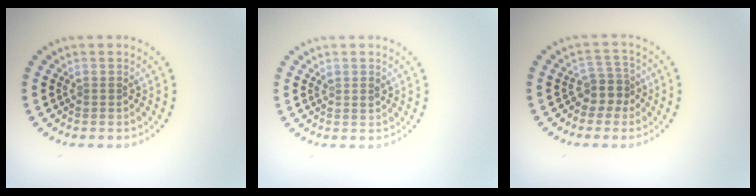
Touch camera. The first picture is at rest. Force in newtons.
{"total": 0.8, "press": 0.7, "slide": 0.3}
{"total": 2.4, "press": 1.9, "slide": 1.5}